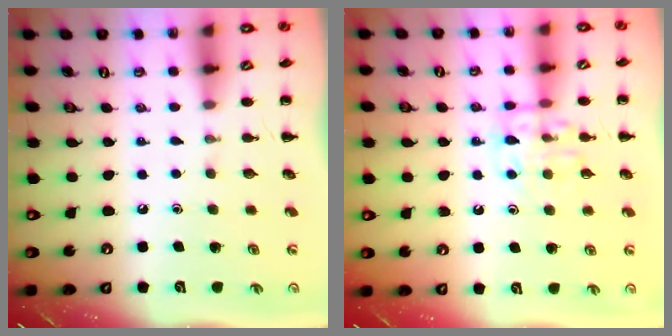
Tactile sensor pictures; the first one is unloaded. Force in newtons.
{"total": 11.3, "press": 11.3, "slide": 0.9}